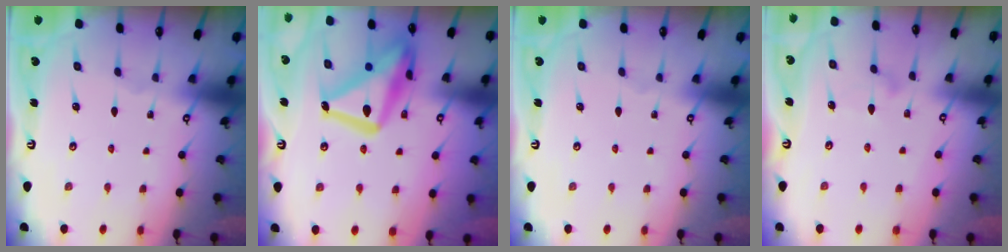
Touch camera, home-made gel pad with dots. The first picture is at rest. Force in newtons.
{"total": 20.8, "press": 20.8, "slide": 1.5}
{"total": 0.0}
{"total": 7.4, "press": 7.4, "slide": 0.4}